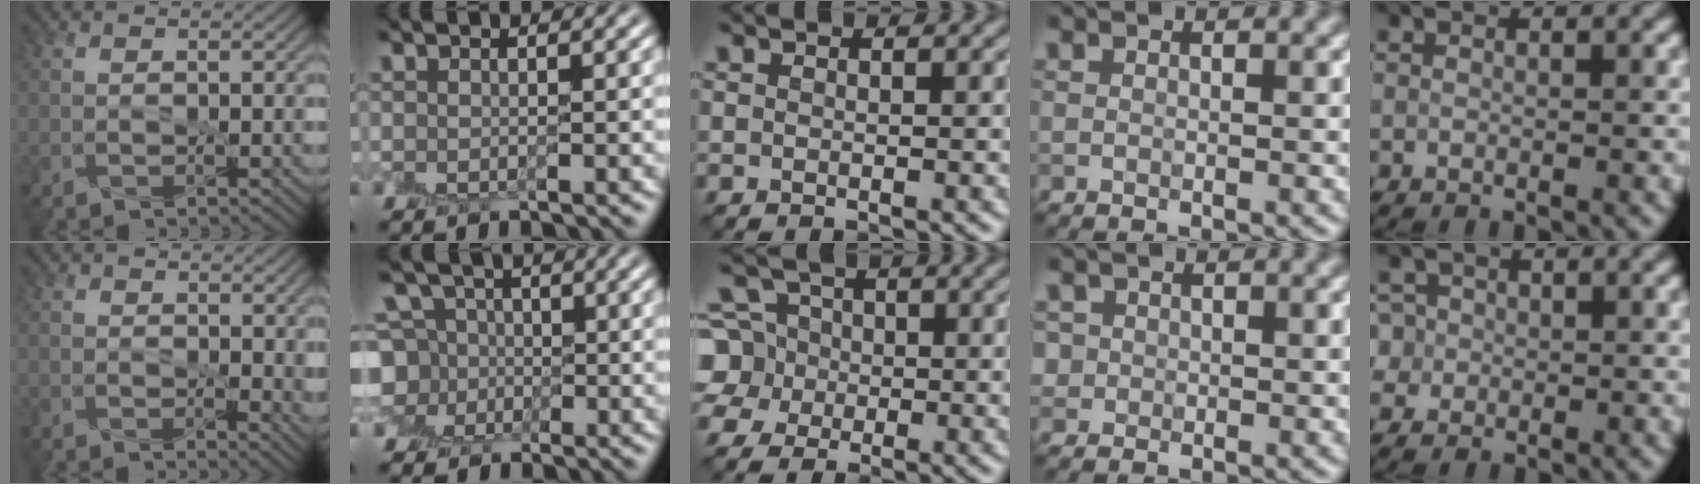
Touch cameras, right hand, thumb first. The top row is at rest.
{"thumb": {"total": 2.3, "force": [0.6, 1.2, 1.8], "torque": [-0.022, -0.007, 0.012]}, "index": {"total": 4.7, "force": [-0.5, 4.2, 2.2], "torque": [-0.041, 0.013, -0.027]}, "middle": {"total": 6.3, "force": [-0.1, 5.8, 2.4], "torque": [-0.054, 0.036, -0.037]}, "ring": {"total": 1.9, "force": [0.4, 1.8, 0.5], "torque": [0.000, 0.004, 0.010]}, "little": {"total": 3.0, "force": [0.5, 2.9, 0.8], "torque": [-0.003, 0.020, 0.000]}}